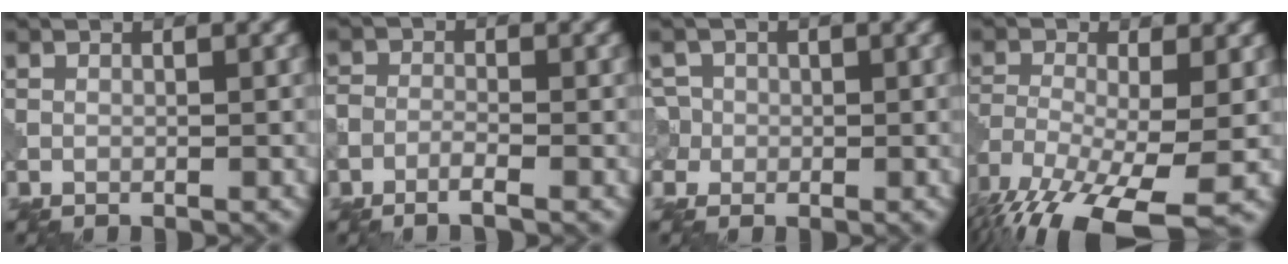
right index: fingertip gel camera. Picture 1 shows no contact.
{"total": 1.7, "force": [-1.1, 0.6, 1.1], "torque": [-0.023, 0.000, -0.028]}
{"total": 2.9, "force": [-0.1, 2.8, 0.9], "torque": [-0.010, 0.023, -0.016]}
{"total": 12.6, "force": [-7.7, 3.9, 9.3], "torque": [-0.185, -0.026, -0.133]}